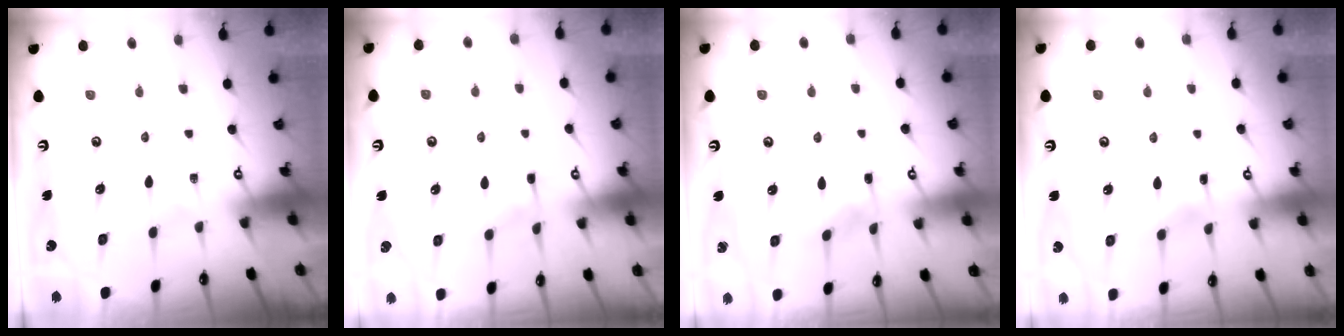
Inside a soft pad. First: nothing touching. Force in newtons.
{"total": 3.5, "press": 3.4, "slide": 0.6}
{"total": 3.8, "press": 3.7, "slide": 0.6}
{"total": 3.0, "press": 2.9, "slide": 0.3}